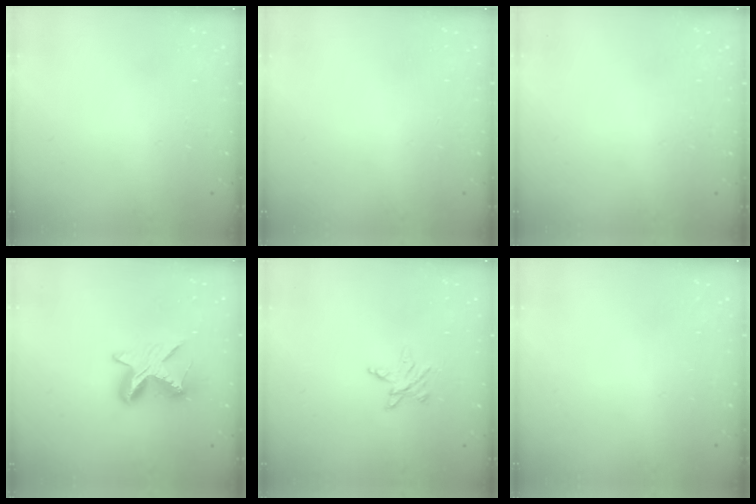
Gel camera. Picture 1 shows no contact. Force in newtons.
{"total": 0.0}
{"total": 0.0}
{"total": 8.7, "press": 8.7, "slide": 0.2}
{"total": 4.8, "press": 4.8, "slide": 0.5}
{"total": 0.0}